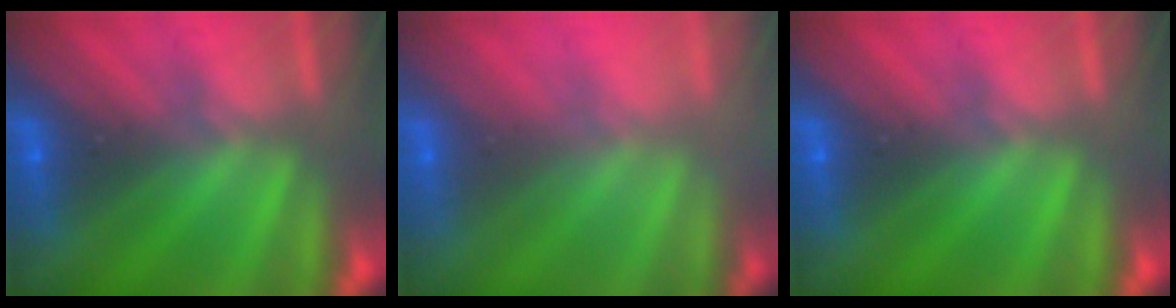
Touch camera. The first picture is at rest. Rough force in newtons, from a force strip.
{"total": 2.7}
{"total": 0.0}